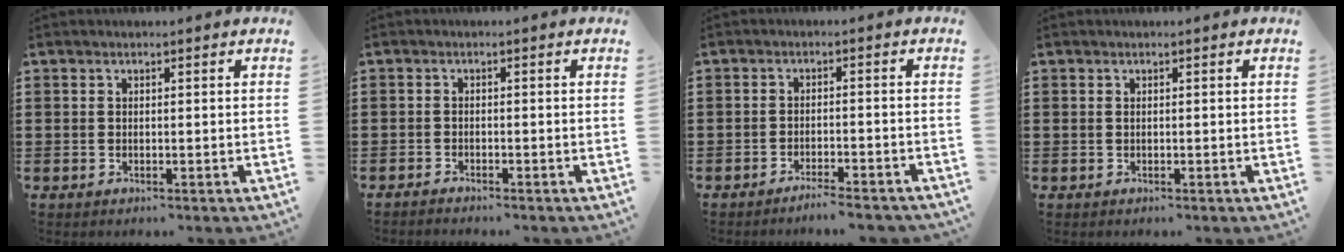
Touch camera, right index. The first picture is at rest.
{"total": 1.1, "force": [-1.1, 0.1, -0.1], "torque": [-0.002, 0.002, -0.023]}
{"total": 2.8, "force": [-2.7, -0.1, 0.7], "torque": [-0.015, 0.001, -0.055]}
{"total": 0.0}